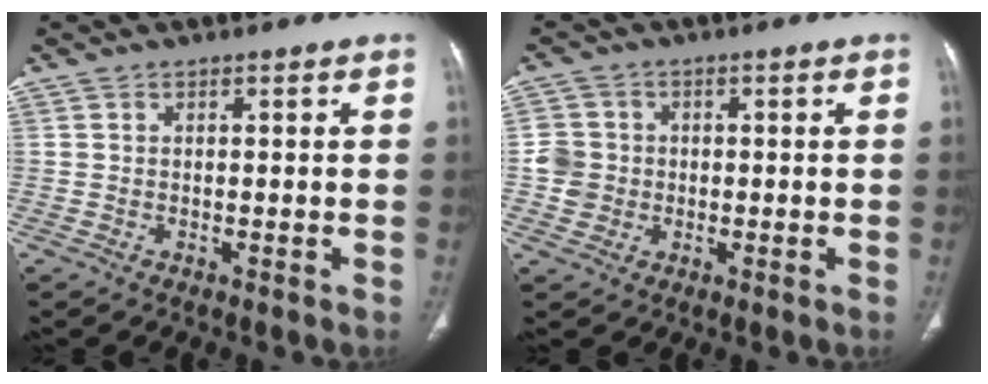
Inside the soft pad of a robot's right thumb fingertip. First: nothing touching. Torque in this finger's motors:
{"motor_torque": [0.44, 0.40, 0.33, 0.17, 0.08]}